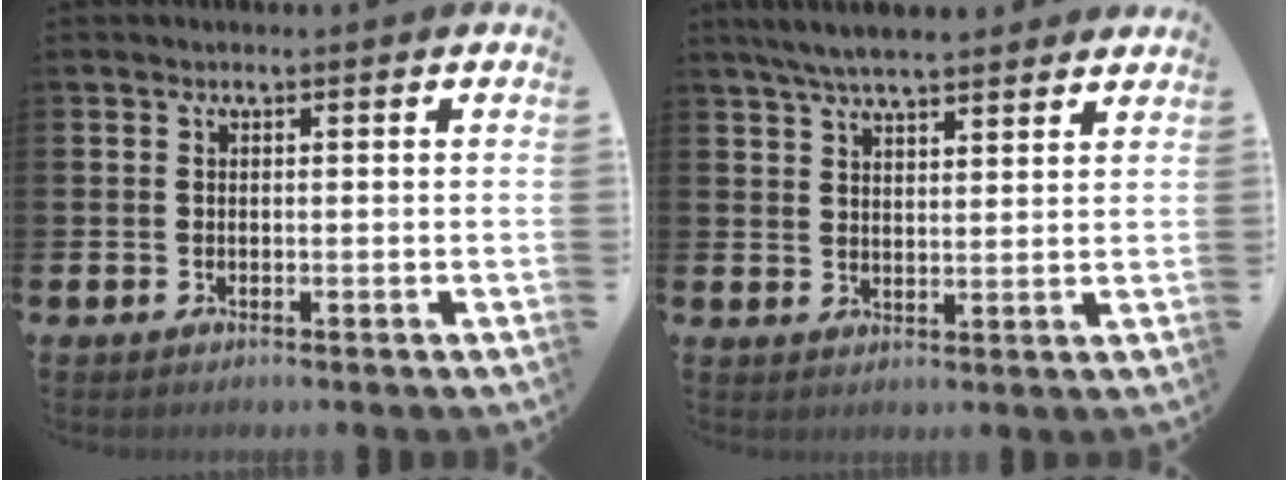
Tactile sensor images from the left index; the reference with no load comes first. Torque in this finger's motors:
{"motor_torque": [0.92, -1.22, 0.74, 0.21]}